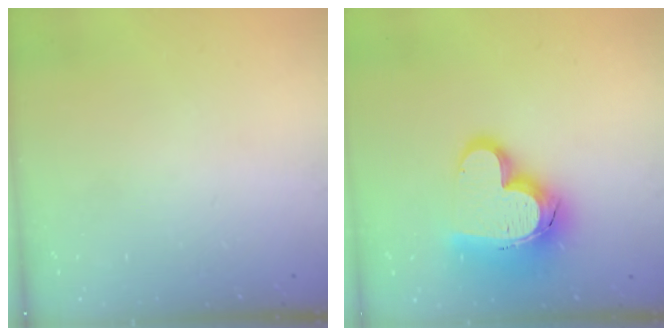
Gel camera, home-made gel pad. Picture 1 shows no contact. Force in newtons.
{"total": 19.3, "press": 19.2, "slide": 1.8}